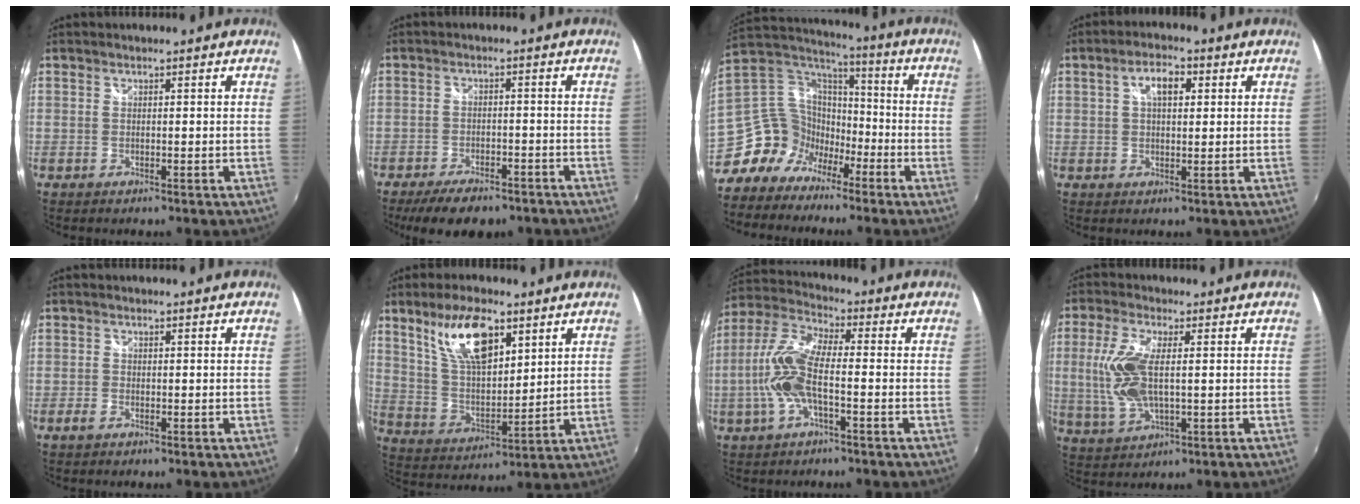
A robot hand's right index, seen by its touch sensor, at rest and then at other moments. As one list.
[{"total": 10.3, "force": [-7.9, 4.2, 5.0], "torque": [-0.118, -0.008, -0.117]}, {"total": 12.8, "force": [-9.1, 8.3, 3.5], "torque": [-0.086, 0.026, -0.171]}, {"total": 5.1, "force": [1.5, 2.6, 4.1], "torque": [-0.069, 0.014, 0.025]}, {"total": 1.5, "force": [-1.0, 0.8, 0.9], "torque": [-0.019, -0.002, -0.020]}, {"total": 13.7, "force": [7.5, 5.5, 10.1], "torque": [-0.183, 0.010, 0.150]}, {"total": 11.4, "force": [-2.6, 3.4, 10.6], "torque": [-0.232, 0.005, -0.054]}, {"total": 10.2, "force": [0.4, 3.9, 9.4], "torque": [-0.206, -0.001, 0.015]}]